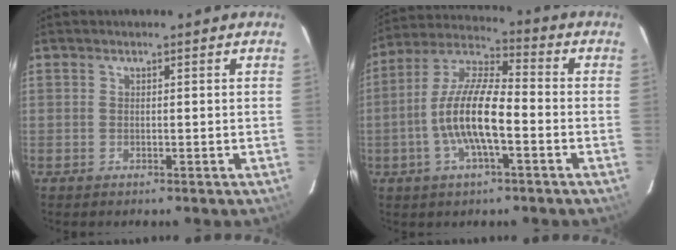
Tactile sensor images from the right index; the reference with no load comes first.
{"total": 12.9, "force": [-3.5, 3.5, 11.9], "torque": [-0.243, 0.002, -0.071]}